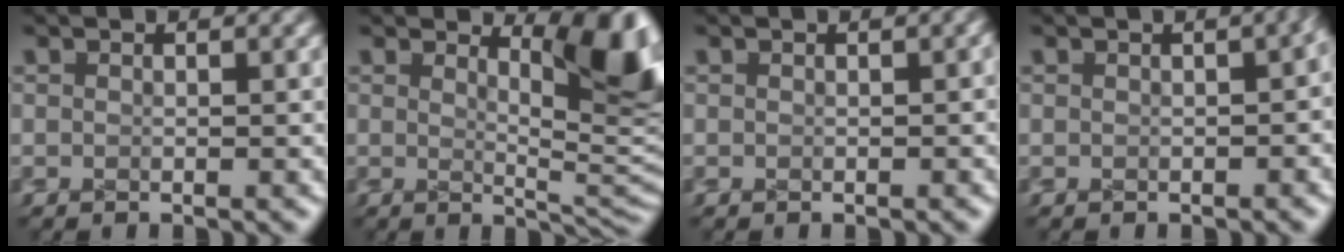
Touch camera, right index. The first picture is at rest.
{"total": 7.9, "force": [1.9, 2.0, 7.4], "torque": [-0.047, 0.002, 0.032]}
{"total": 0.0}
{"total": 1.9, "force": [0.0, 1.0, 1.6], "torque": [-0.001, 0.011, -0.005]}